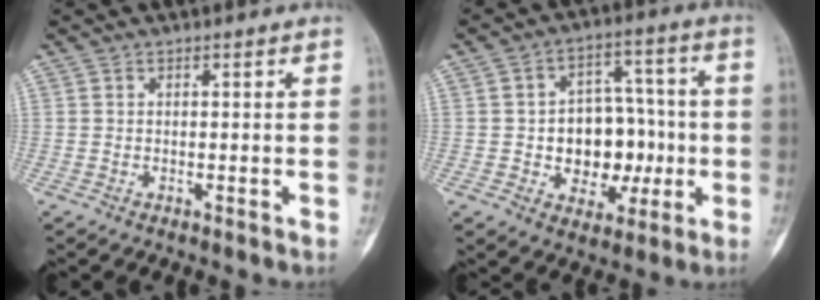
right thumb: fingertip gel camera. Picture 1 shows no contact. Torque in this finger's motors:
{"motor_torque": [0.13, 0.25, 0.24, -0.19, 0.02]}